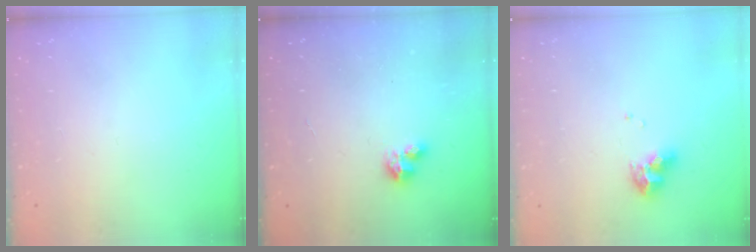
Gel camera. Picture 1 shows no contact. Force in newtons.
{"total": 3.1, "press": 3.1, "slide": 0.3}
{"total": 9.1, "press": 9.1, "slide": 1.1}